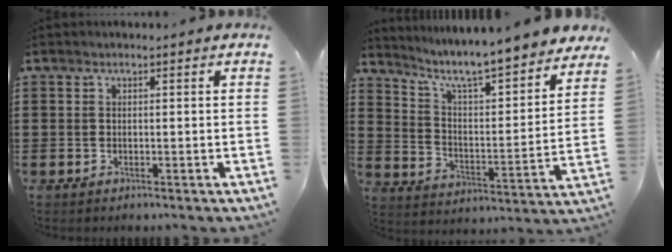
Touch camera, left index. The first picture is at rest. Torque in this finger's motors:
{"motor_torque": [2.14, 0.00, 0.49, 0.17]}